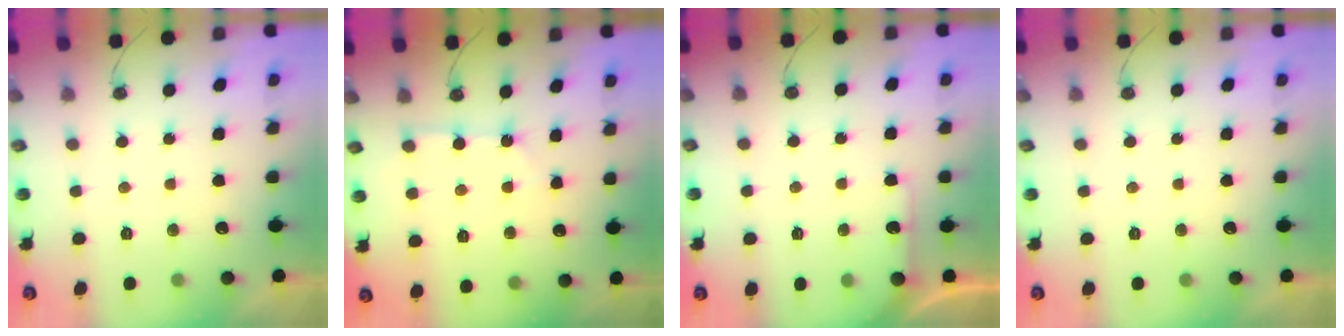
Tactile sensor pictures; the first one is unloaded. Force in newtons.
{"total": 3.8, "press": 3.8, "slide": 0.5}
{"total": 3.9, "press": 3.8, "slide": 0.5}
{"total": 0.0}